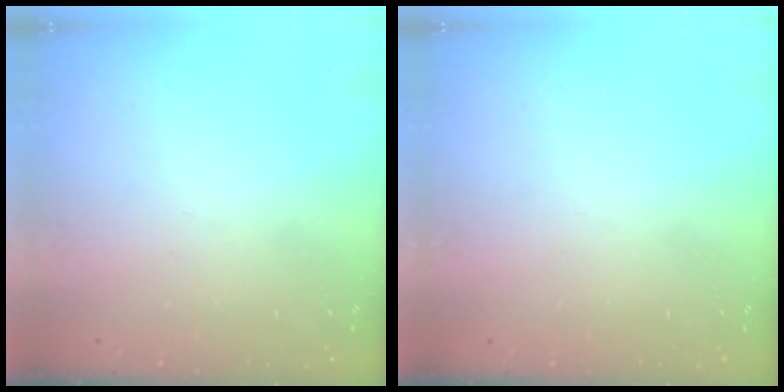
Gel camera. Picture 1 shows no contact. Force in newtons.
{"total": 0.0}